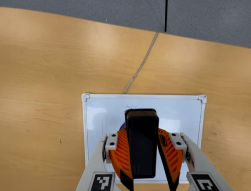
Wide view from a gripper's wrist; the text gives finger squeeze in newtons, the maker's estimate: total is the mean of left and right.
{"total": 9.7, "left": 9.1, "right": 10.3}